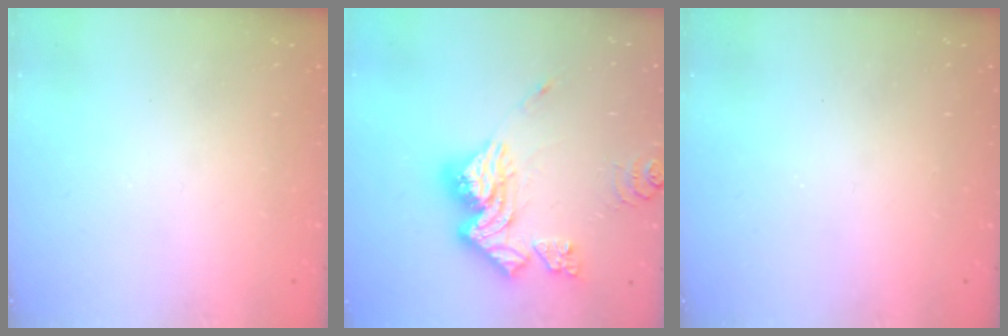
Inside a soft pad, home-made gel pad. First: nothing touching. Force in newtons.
{"total": 18.6, "press": 18.5, "slide": 1.8}
{"total": 0.0}